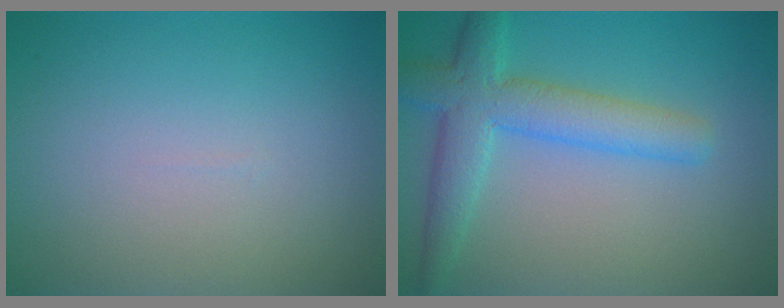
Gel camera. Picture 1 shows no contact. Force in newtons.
{"total": 5.3, "press": 5.3, "slide": 0.2}